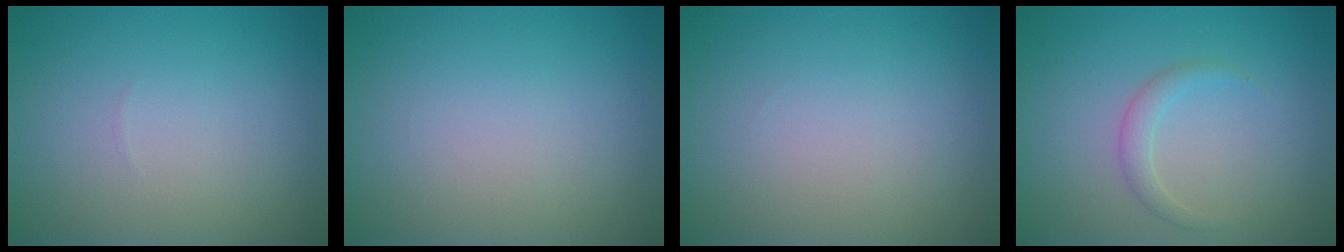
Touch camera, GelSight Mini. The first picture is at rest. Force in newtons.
{"total": 0.0}
{"total": 0.0}
{"total": 1.4, "press": 1.4, "slide": 0.1}